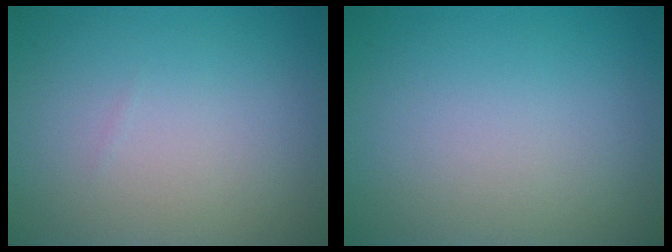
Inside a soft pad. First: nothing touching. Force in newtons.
{"total": 0.0}